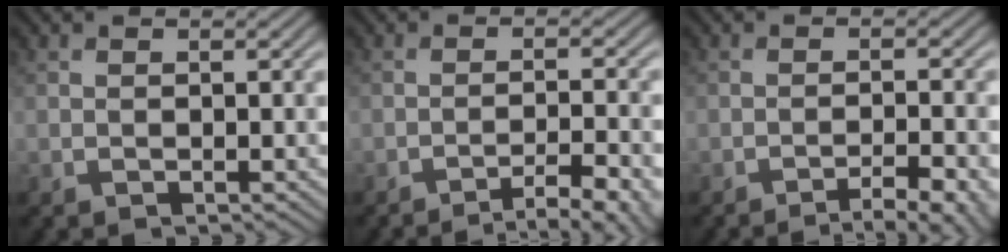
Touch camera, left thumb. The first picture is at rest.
{"total": 7.8, "force": [-6.0, 1.2, 4.9], "torque": [-0.072, 0.010, -0.072]}
{"total": 7.1, "force": [-5.3, 1.1, 4.6], "torque": [-0.068, 0.011, -0.066]}